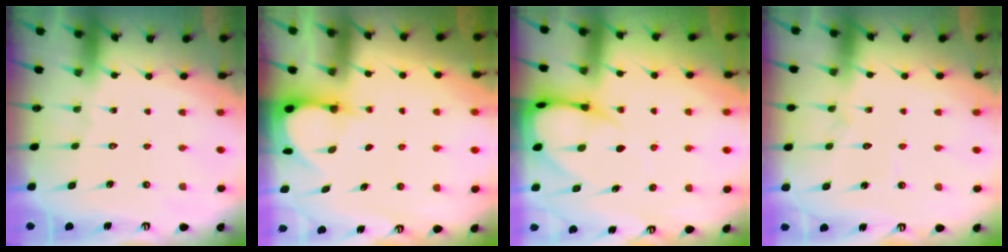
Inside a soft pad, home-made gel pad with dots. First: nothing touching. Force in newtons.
{"total": 3.2, "press": 3.2, "slide": 0.3}
{"total": 8.3, "press": 8.3, "slide": 0.9}
{"total": 7.0, "press": 7.0, "slide": 0.5}